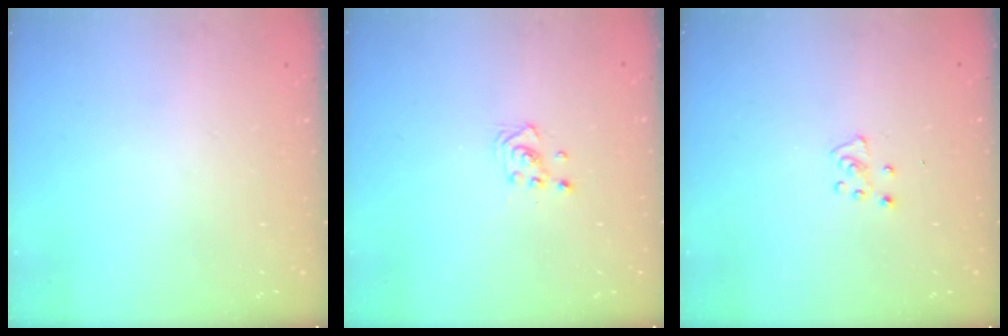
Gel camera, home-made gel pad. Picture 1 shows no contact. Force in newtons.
{"total": 2.8, "press": 2.8, "slide": 0.3}
{"total": 4.6, "press": 4.6, "slide": 0.5}